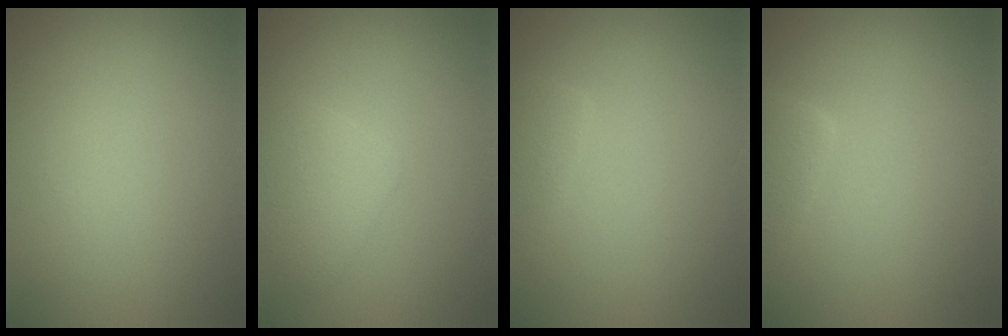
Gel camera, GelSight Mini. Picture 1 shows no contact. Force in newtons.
{"total": 2.8, "press": 2.8, "slide": 0.0}
{"total": 2.3, "press": 2.3, "slide": 0.1}
{"total": 2.6, "press": 2.6, "slide": 0.3}